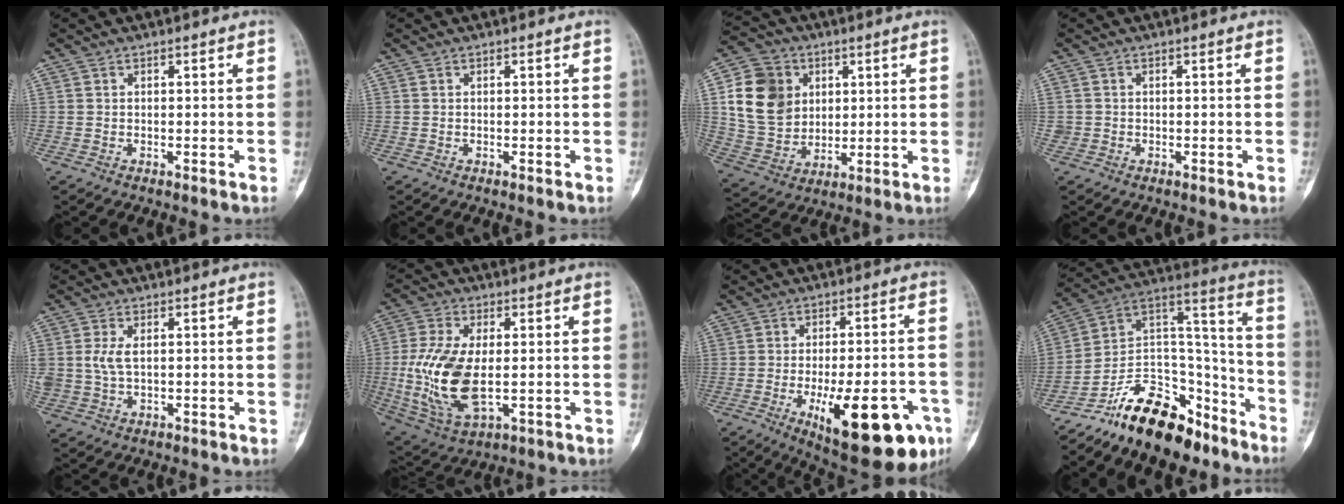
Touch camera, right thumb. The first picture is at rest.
{"total": 0.0}
{"total": 15.0, "force": [3.7, 12.3, 7.7], "torque": [-0.123, -0.002, 0.075]}
{"total": 0.7, "force": [-0.1, 0.7, 0.0], "torque": [0.005, 0.005, -0.001]}
{"total": 3.6, "force": [0.6, 2.0, 3.0], "torque": [-0.072, 0.001, 0.015]}
{"total": 15.7, "force": [-1.1, 7.9, 13.6], "torque": [-0.290, -0.010, -0.008]}
{"total": 21.1, "force": [-8.5, 7.6, 17.8], "torque": [-0.201, 0.014, -0.104]}
{"total": 20.9, "force": [-15.4, 9.5, 10.3], "torque": [-0.126, 0.130, -0.266]}